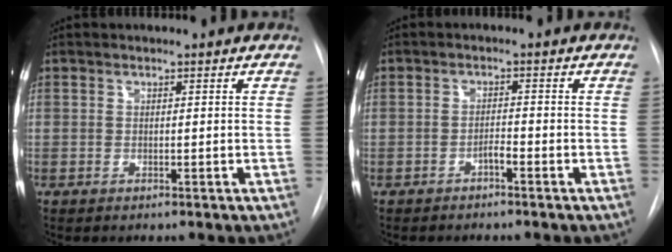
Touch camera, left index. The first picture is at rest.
{"total": 1.5, "force": [-1.1, 0.1, 0.9], "torque": [-0.015, 0.003, -0.021]}